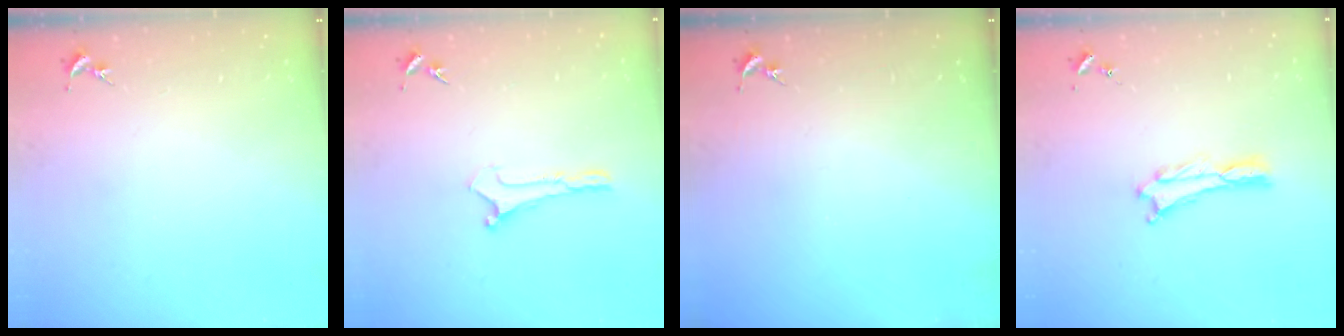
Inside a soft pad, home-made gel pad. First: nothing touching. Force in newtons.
{"total": 0.0}
{"total": 0.0}
{"total": 0.0}